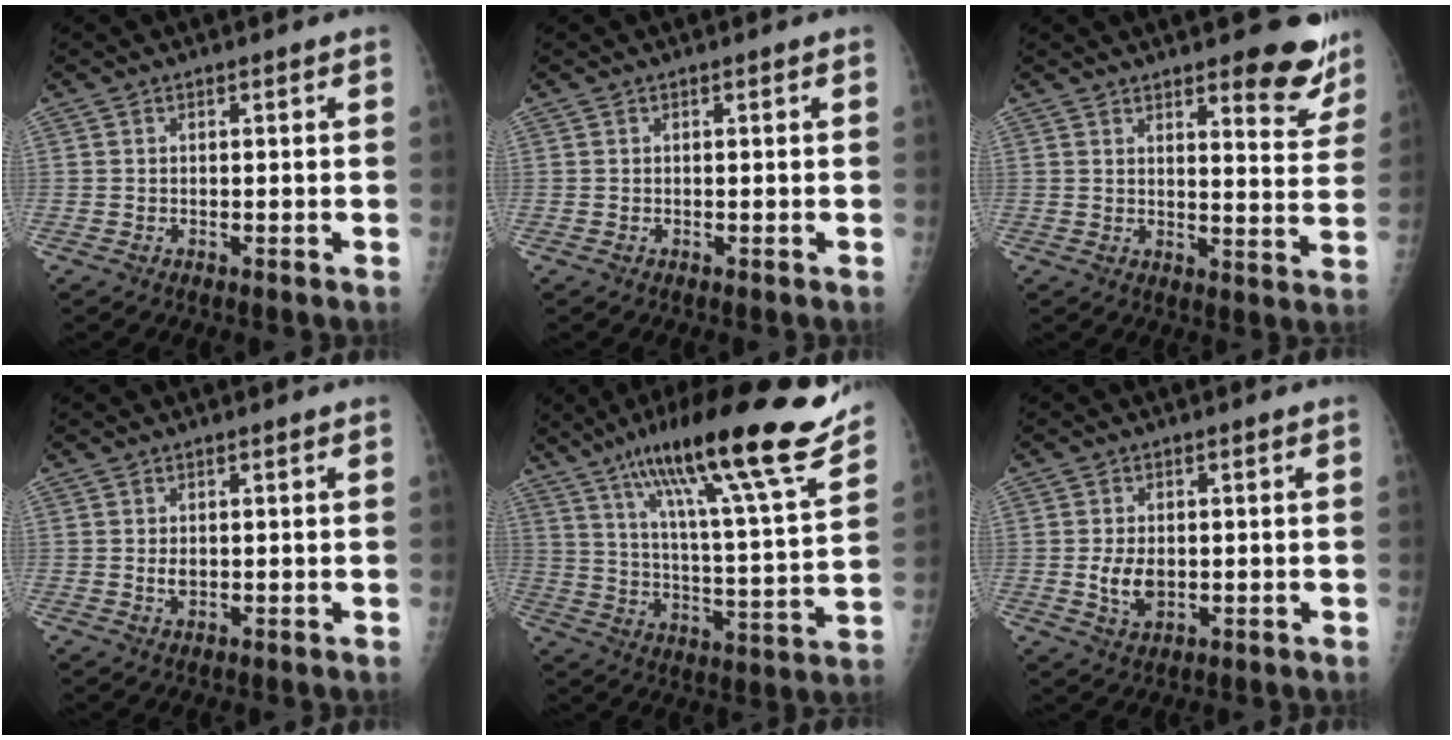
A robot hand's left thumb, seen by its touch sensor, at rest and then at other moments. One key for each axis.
{"total": 0.0}
{"total": 10.8, "fx": 7.8, "fy": 3.2, "fz": 6.8, "tx": -0.047, "ty": -0.051, "tz": 0.096}
{"total": 1.8, "fx": 0.4, "fy": 1.0, "fz": 1.4, "tx": -0.020, "ty": -0.004, "tz": 0.010}
{"total": 25.8, "fx": 18.0, "fy": 3.2, "fz": 18.3, "tx": -0.276, "ty": -0.055, "tz": 0.284}
{"total": 4.7, "fx": -0.3, "fy": 3.1, "fz": 3.6, "tx": -0.062, "ty": -0.006, "tz": 0.002}